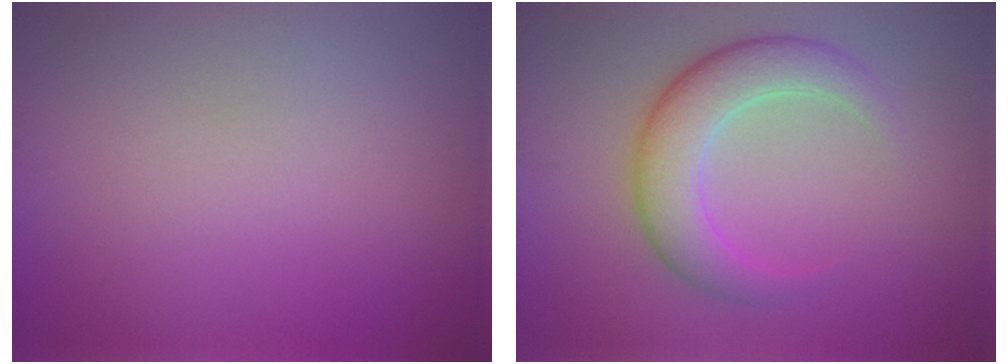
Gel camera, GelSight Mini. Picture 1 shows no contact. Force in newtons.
{"total": 5.0, "press": 5.0, "slide": 0.3}